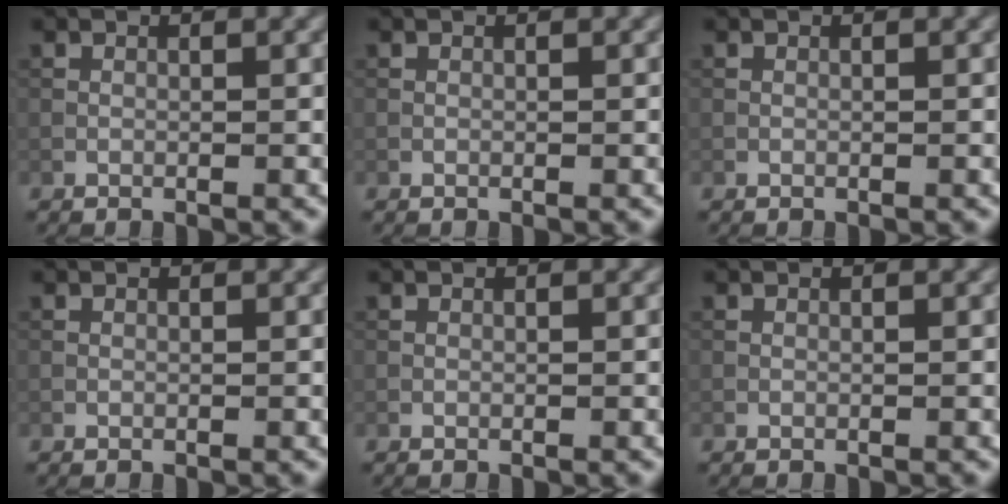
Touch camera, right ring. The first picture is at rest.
{"total": 0.0}
{"total": 0.0}
{"total": 0.0}
{"total": 0.0}
{"total": 0.0}